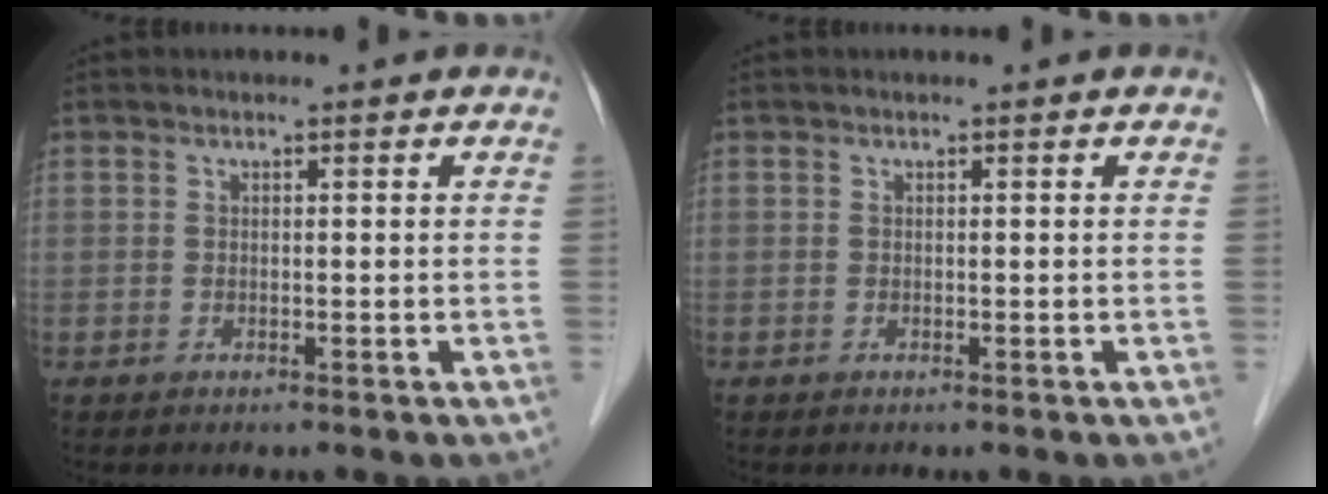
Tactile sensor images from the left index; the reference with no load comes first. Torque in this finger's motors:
{"motor_torque": [0.00, 0.00, 0.00, 0.00]}